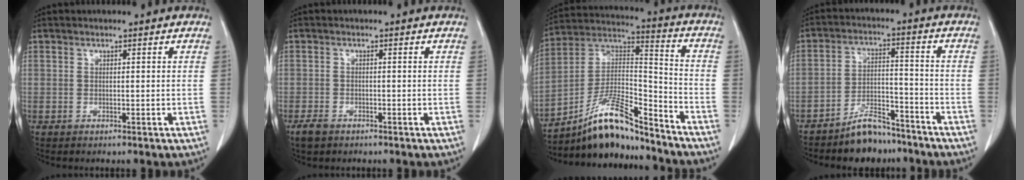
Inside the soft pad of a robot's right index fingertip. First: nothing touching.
{"total": 2.2, "force": [-1.6, 1.3, 0.9], "torque": [-0.022, 0.000, -0.022]}
{"total": 14.1, "force": [-12.2, 2.2, 6.9], "torque": [-0.118, 0.030, -0.215]}
{"total": 7.4, "force": [-6.4, 2.7, 2.7], "torque": [-0.048, 0.010, -0.109]}